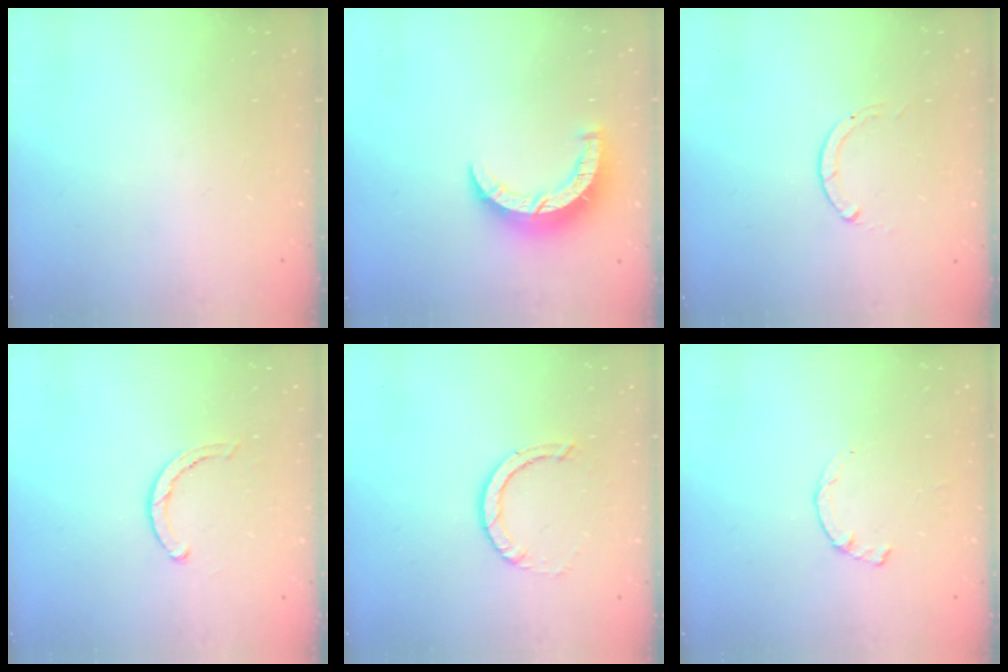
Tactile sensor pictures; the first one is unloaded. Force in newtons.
{"total": 7.9, "press": 7.8, "slide": 0.6}
{"total": 0.0}
{"total": 2.8, "press": 2.8, "slide": 0.2}
{"total": 2.9, "press": 2.9, "slide": 0.2}
{"total": 1.2, "press": 1.1, "slide": 0.3}